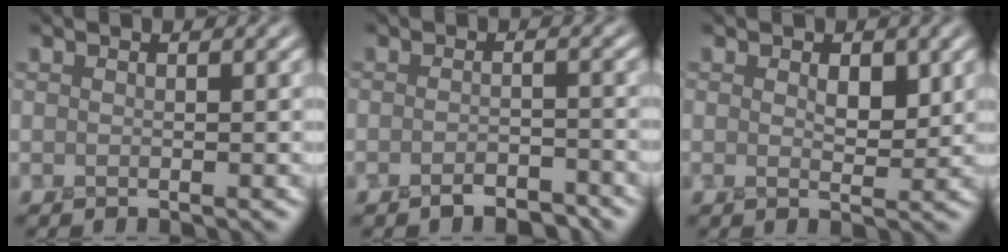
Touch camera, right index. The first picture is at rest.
{"total": 2.4, "force": [-2.1, 0.7, 0.9], "torque": [-0.012, 0.001, -0.037]}
{"total": 2.0, "force": [0.5, 1.1, 1.6], "torque": [-0.022, -0.003, 0.012]}